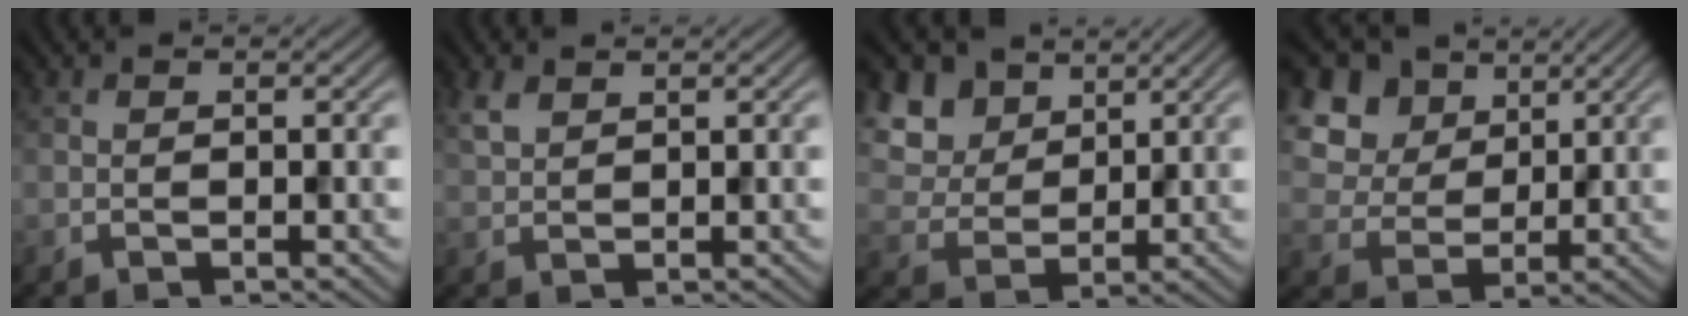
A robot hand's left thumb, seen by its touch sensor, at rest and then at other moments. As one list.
[{"total": 2.2, "force": [1.4, 1.1, 1.2], "torque": [-0.035, 0.004, 0.033]}, {"total": 9.1, "force": [4.7, 6.5, 4.2], "torque": [-0.156, 0.004, 0.103]}, {"total": 11.9, "force": [5.8, 8.8, 5.5], "torque": [-0.170, 0.023, 0.127]}]